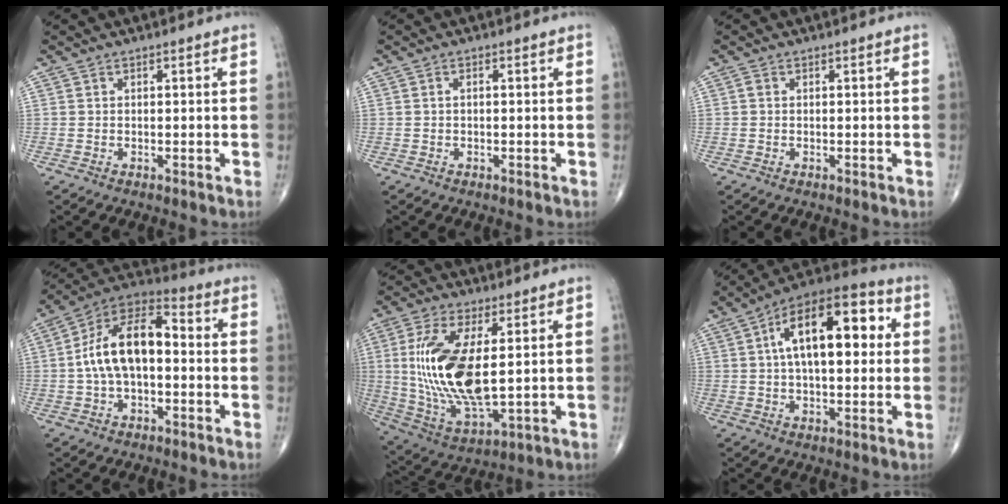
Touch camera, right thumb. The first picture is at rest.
{"total": 0.7, "force": [0.0, 0.4, 0.6], "torque": [-0.012, 0.004, -0.001]}
{"total": 0.5, "force": [0.0, 0.4, 0.3], "torque": [-0.004, 0.000, -0.003]}
{"total": 15.0, "force": [-0.2, 8.1, 12.7], "torque": [-0.217, 0.046, -0.017]}
{"total": 18.5, "force": [1.9, 7.8, 16.7], "torque": [-0.342, -0.021, 0.049]}
{"total": 18.8, "force": [3.7, 9.0, 16.1], "torque": [-0.229, 0.029, 0.047]}